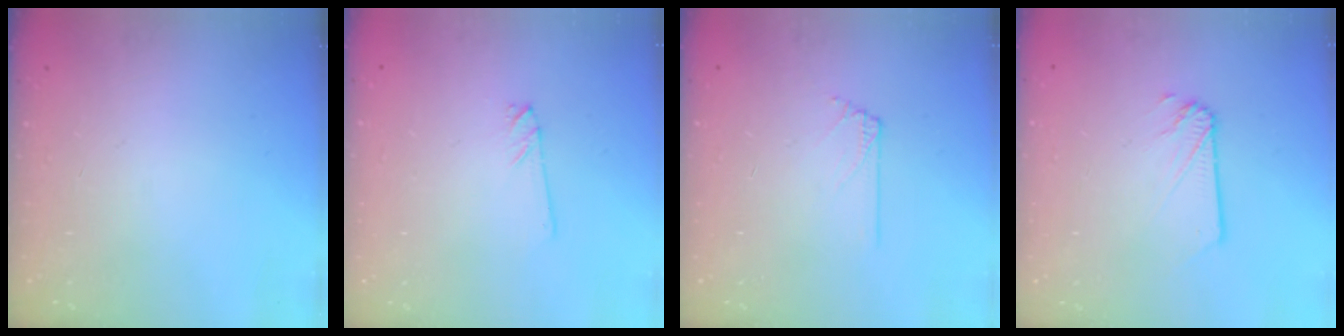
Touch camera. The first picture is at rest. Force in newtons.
{"total": 0.8, "press": 0.8, "slide": 0.1}
{"total": 3.9, "press": 3.8, "slide": 0.6}
{"total": 2.2, "press": 2.2, "slide": 0.1}